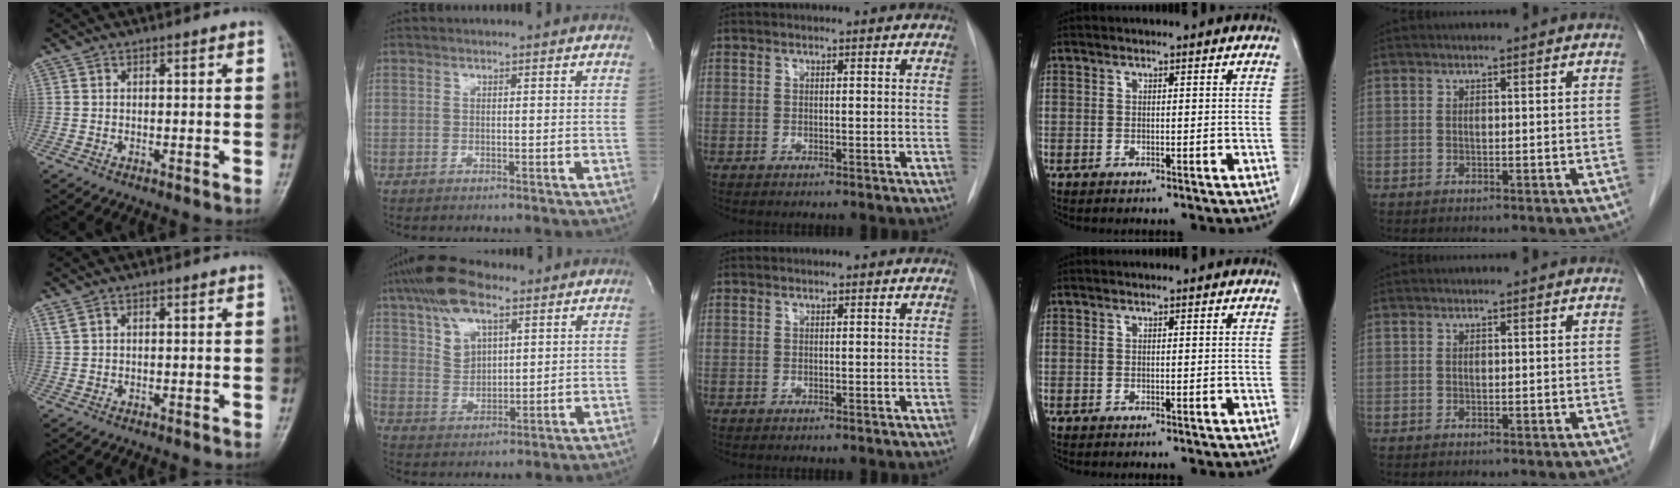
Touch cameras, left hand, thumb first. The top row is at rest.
{"thumb": {"total": 1.4, "force": [0.6, 0.7, 1.1], "torque": [-0.030, 0.015, 0.020]}, "index": {"total": 10.5, "force": [6.6, 4.5, 6.8], "torque": [-0.134, 0.018, 0.126]}}